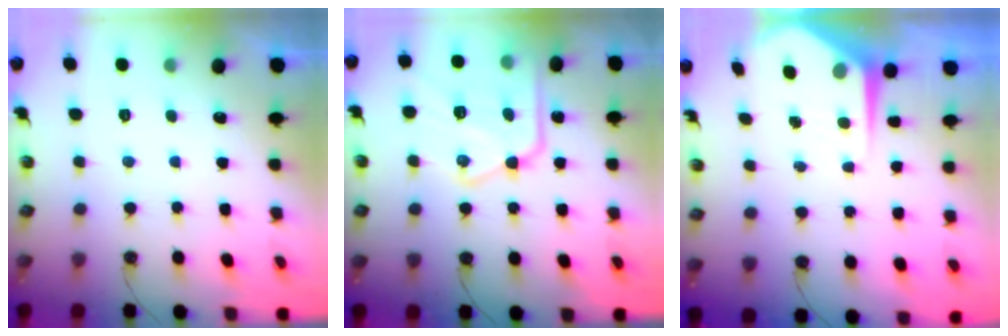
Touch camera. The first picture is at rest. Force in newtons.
{"total": 21.1, "press": 21.0, "slide": 1.6}
{"total": 5.9, "press": 5.9, "slide": 0.4}